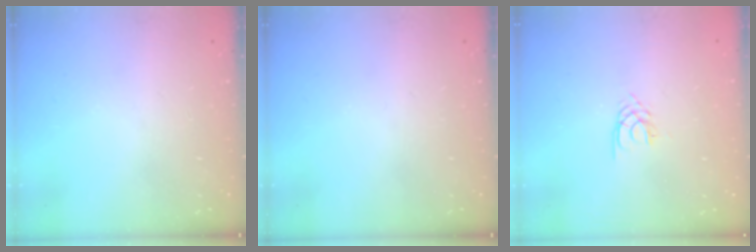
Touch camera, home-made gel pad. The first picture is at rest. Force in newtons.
{"total": 0.0}
{"total": 1.9, "press": 1.9, "slide": 0.2}